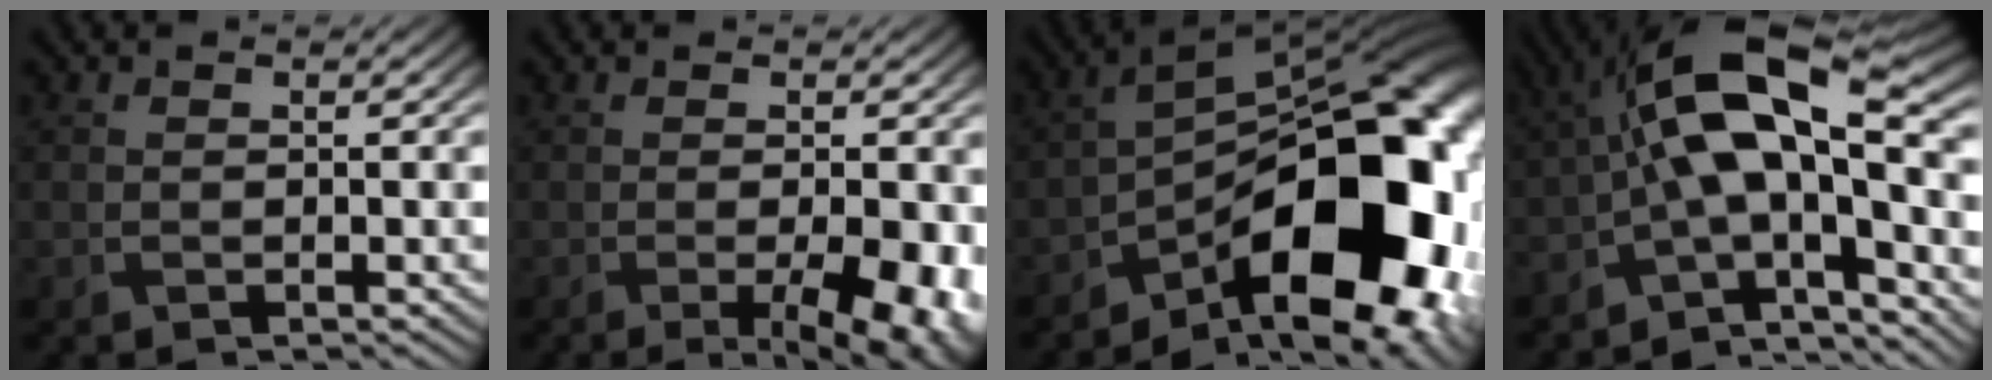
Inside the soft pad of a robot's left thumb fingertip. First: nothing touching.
{"total": 6.8, "force": [-2.2, 1.7, 6.2], "torque": [-0.090, -0.009, -0.021]}
{"total": 18.4, "force": [-7.7, 8.2, 14.6], "torque": [-0.192, -0.004, -0.138]}
{"total": 14.6, "force": [-1.5, 4.9, 13.7], "torque": [-0.223, 0.033, -0.037]}